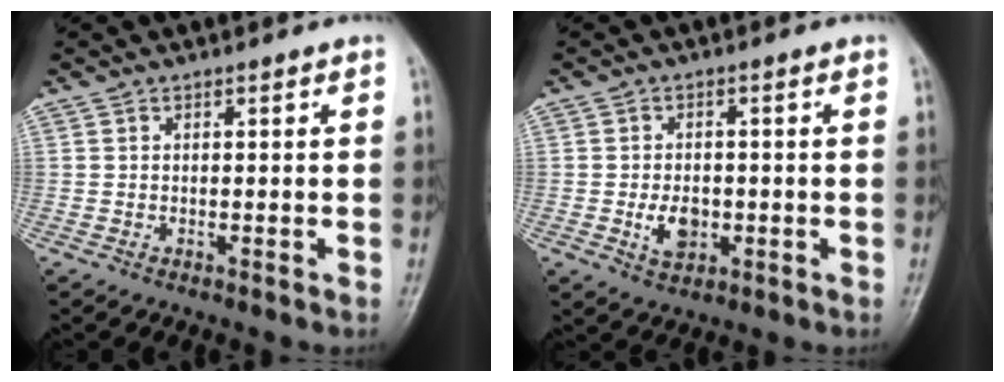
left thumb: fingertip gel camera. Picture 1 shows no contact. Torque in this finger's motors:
{"motor_torque": [0.54, 0.59, 0.67, -0.08, 0.01]}